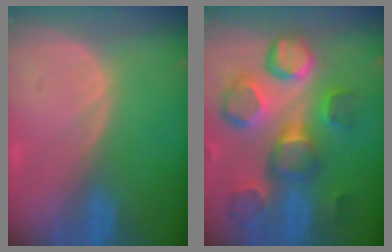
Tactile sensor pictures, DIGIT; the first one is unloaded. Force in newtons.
{"total": 12.2, "press": 11.0, "slide": 5.4}